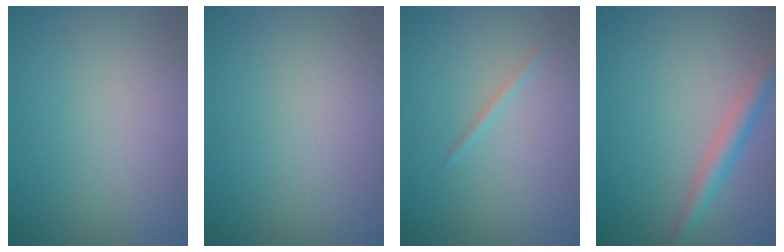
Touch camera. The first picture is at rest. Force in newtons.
{"total": 0.0}
{"total": 0.6, "press": 0.6, "slide": 0.0}
{"total": 2.7, "press": 2.7, "slide": 0.1}